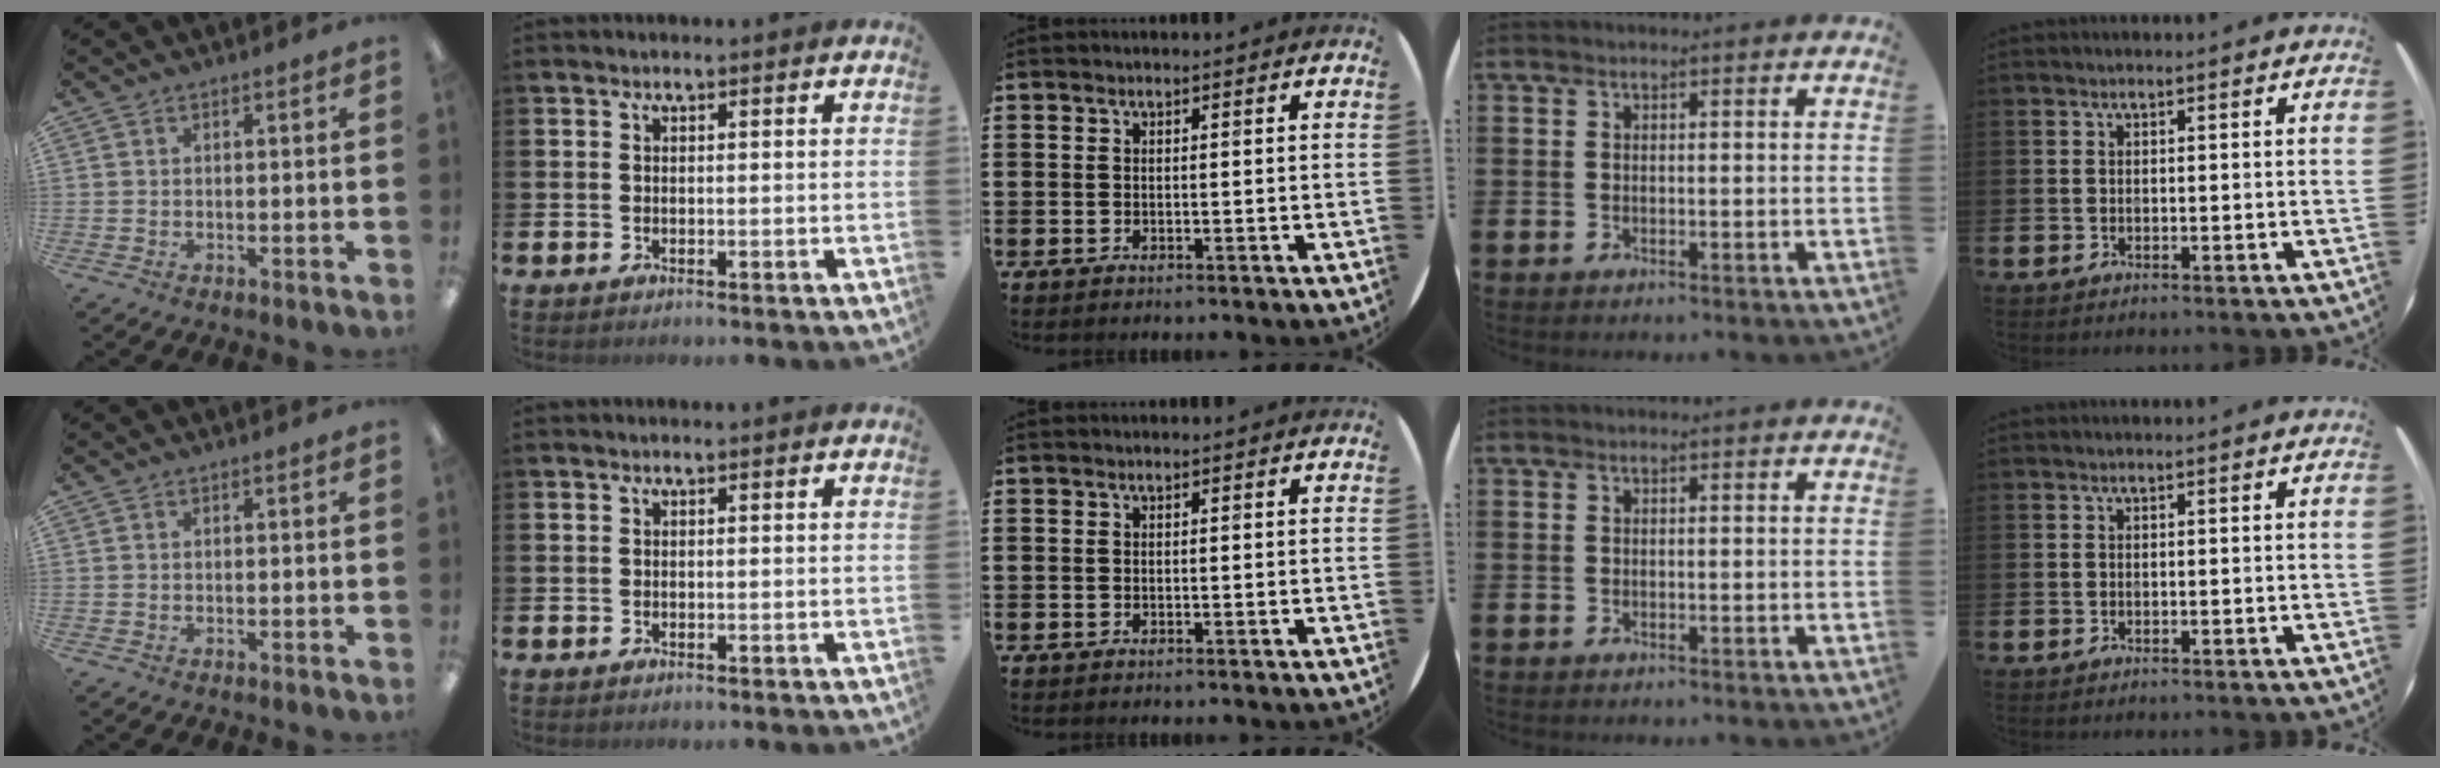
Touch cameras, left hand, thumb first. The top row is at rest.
{}